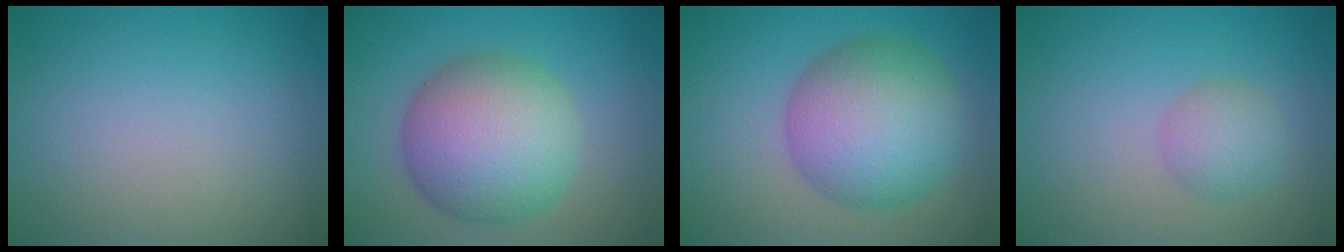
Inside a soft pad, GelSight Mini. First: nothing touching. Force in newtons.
{"total": 9.7, "press": 9.7, "slide": 0.1}
{"total": 9.4, "press": 9.4, "slide": 0.1}
{"total": 2.4, "press": 2.4, "slide": 0.1}